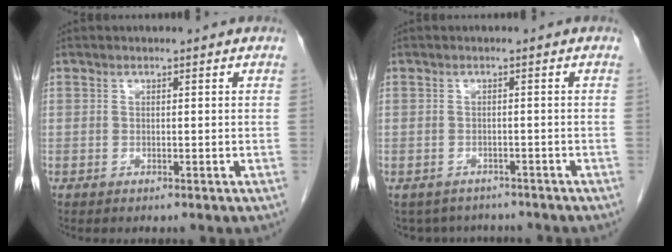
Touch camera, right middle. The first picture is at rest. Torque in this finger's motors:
{"motor_torque": [-0.05, 0.05, -0.12, -0.02]}